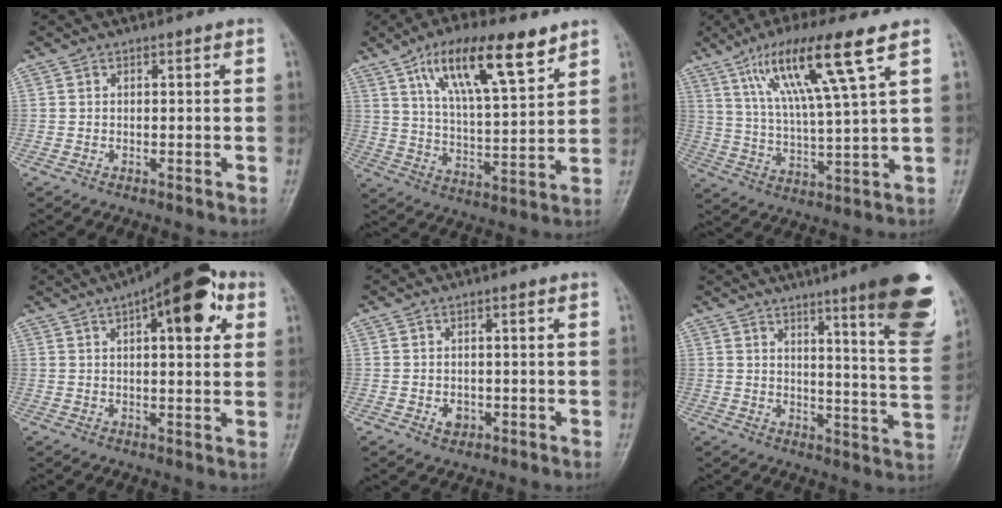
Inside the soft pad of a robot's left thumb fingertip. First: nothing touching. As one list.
[{"total": 16.7, "force": [9.6, 5.1, 12.7], "torque": [-0.194, -0.034, 0.170]}, {"total": 15.3, "force": [7.8, 1.0, 13.2], "torque": [-0.247, -0.021, 0.146]}, {"total": 14.0, "force": [5.7, 5.4, 11.6], "torque": [-0.128, 0.004, 0.071]}, {"total": 2.4, "force": [-0.7, 1.9, 1.3], "torque": [-0.011, 0.002, -0.007]}, {"total": 18.0, "force": [10.5, 2.2, 14.5], "torque": [-0.159, -0.063, 0.134]}]